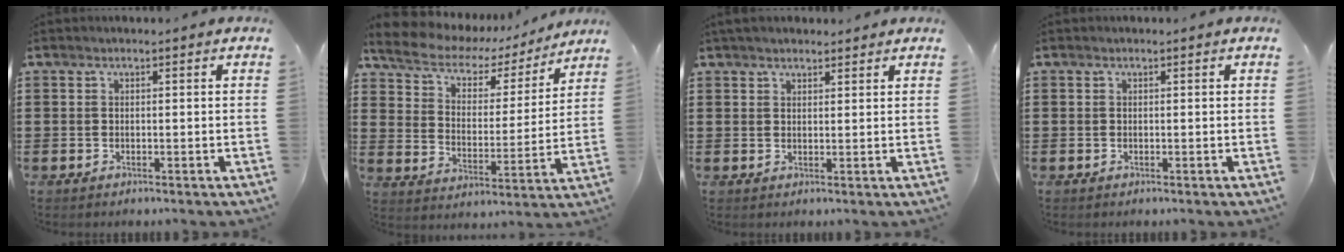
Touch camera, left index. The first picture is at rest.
{"total": 5.5, "force": [4.5, 2.8, 1.8], "torque": [-0.060, -0.025, 0.073]}
{"total": 2.2, "force": [2.0, 0.7, 0.5], "torque": [-0.015, 0.004, 0.038]}
{"total": 0.0}